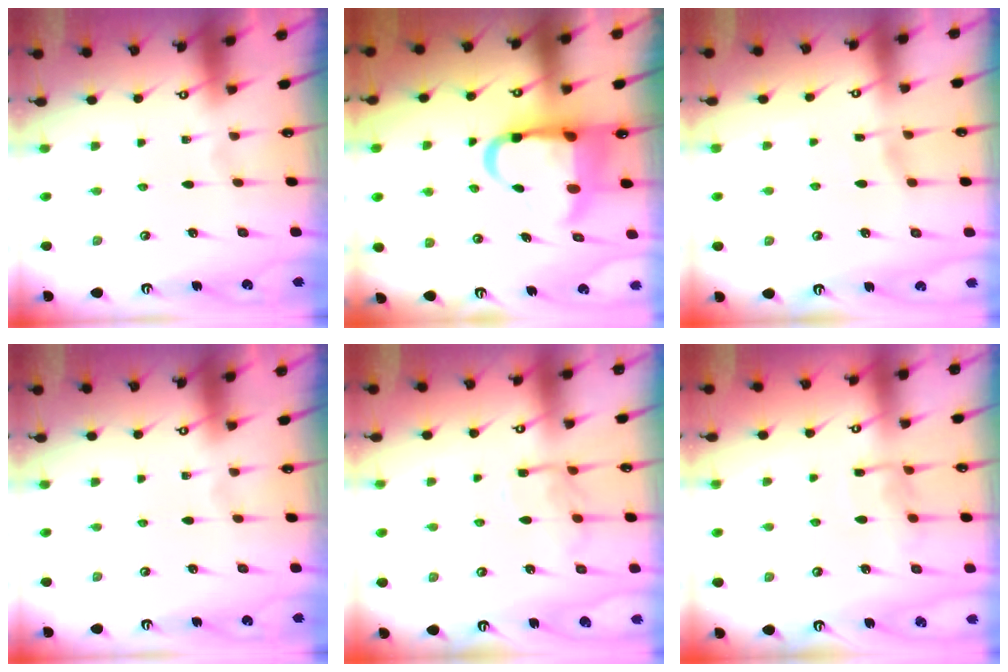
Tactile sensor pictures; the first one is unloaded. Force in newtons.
{"total": 12.5, "press": 12.0, "slide": 3.2}
{"total": 2.5, "press": 2.5, "slide": 0.4}
{"total": 0.0}
{"total": 11.6, "press": 11.5, "slide": 0.8}
{"total": 7.2, "press": 7.2, "slide": 0.6}